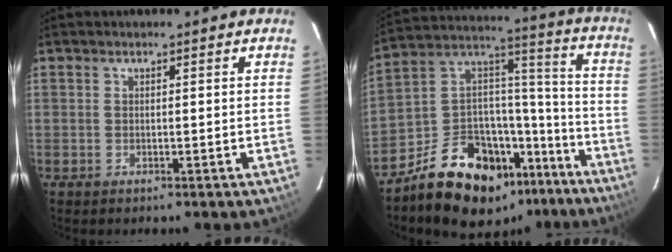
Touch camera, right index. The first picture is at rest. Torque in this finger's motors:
{"motor_torque": [0.93, -1.21, 0.90, 0.07]}